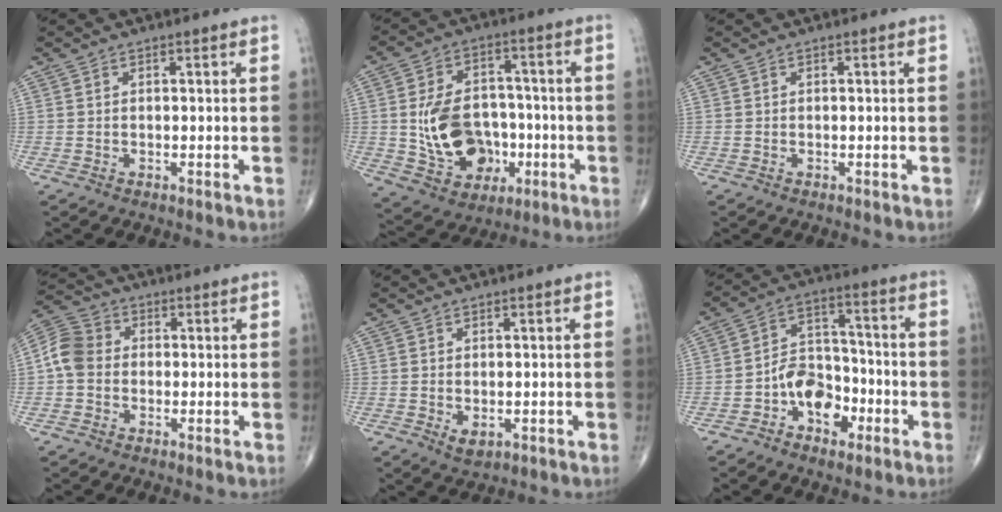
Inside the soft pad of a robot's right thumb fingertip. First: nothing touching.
{"total": 15.6, "force": [-2.3, 11.5, 10.3], "torque": [-0.141, 0.024, -0.025]}
{"total": 0.0}
{"total": 6.7, "force": [-0.5, 5.7, 3.6], "torque": [-0.059, 0.022, -0.025]}
{"total": 2.5, "force": [-0.5, 1.6, 1.8], "torque": [-0.023, -0.002, 0.000]}
{"total": 10.0, "force": [-4.1, 6.9, 5.9], "torque": [-0.062, 0.051, -0.074]}